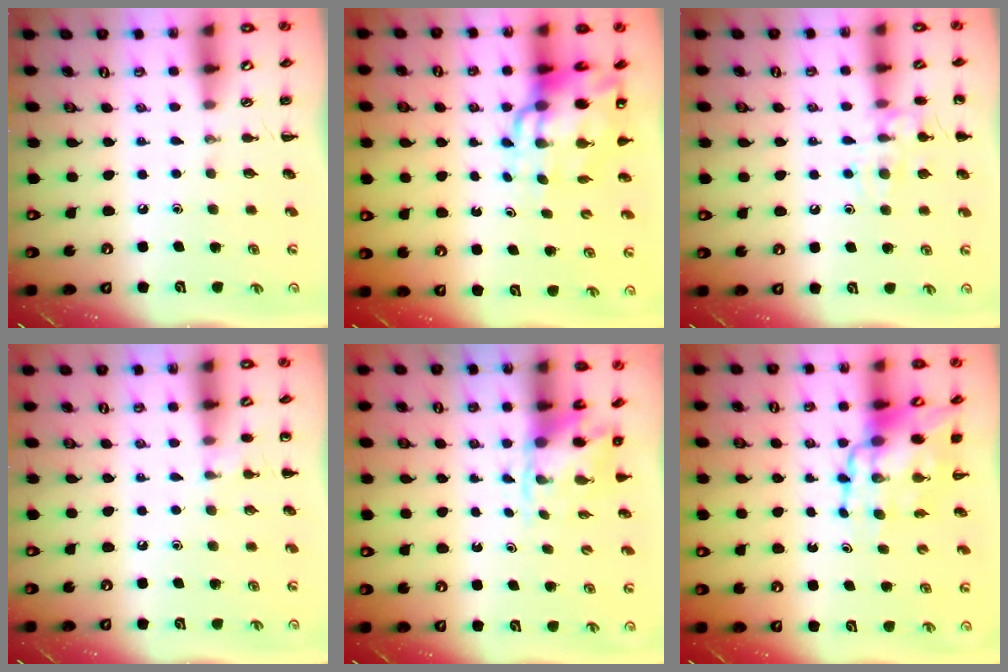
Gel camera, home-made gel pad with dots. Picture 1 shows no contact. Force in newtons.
{"total": 11.7, "press": 11.2, "slide": 3.2}
{"total": 11.3, "press": 11.2, "slide": 0.8}
{"total": 4.7, "press": 4.5, "slide": 1.3}
{"total": 4.8, "press": 4.7, "slide": 0.4}
{"total": 12.5, "press": 12.0, "slide": 3.5}